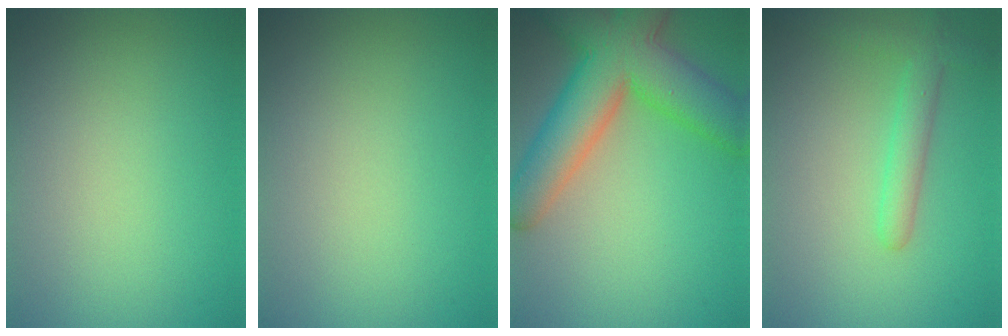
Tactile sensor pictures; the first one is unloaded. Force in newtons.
{"total": 0.0}
{"total": 10.4, "press": 10.4, "slide": 0.4}
{"total": 2.9, "press": 2.9, "slide": 0.2}